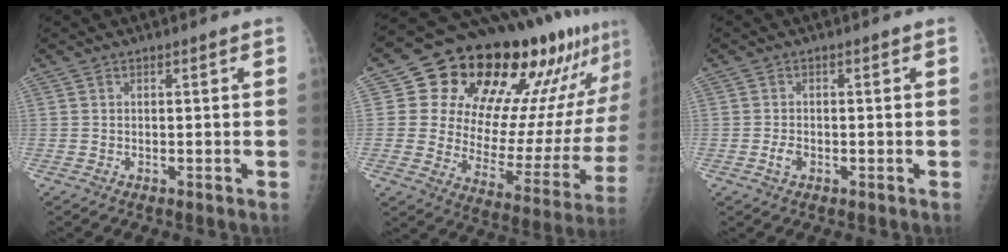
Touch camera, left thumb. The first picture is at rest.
{"total": 27.7, "force": [16.8, 12.6, 18.2], "torque": [-0.232, -0.048, 0.245]}
{"total": 2.0, "force": [-0.7, 1.3, 1.3], "torque": [-0.022, 0.003, -0.014]}